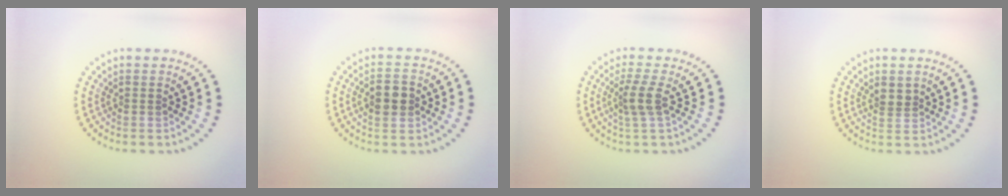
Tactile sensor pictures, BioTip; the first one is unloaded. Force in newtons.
{"total": 2.9, "press": 2.9, "slide": 0.1}
{"total": 2.4, "press": 1.8, "slide": 1.5}
{"total": 1.5, "press": 1.2, "slide": 0.9}